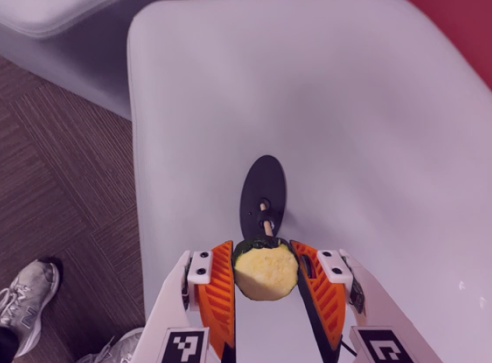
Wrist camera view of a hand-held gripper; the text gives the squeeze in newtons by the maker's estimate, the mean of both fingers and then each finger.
{"total": 10.9, "left": 11.7, "right": 10.1}